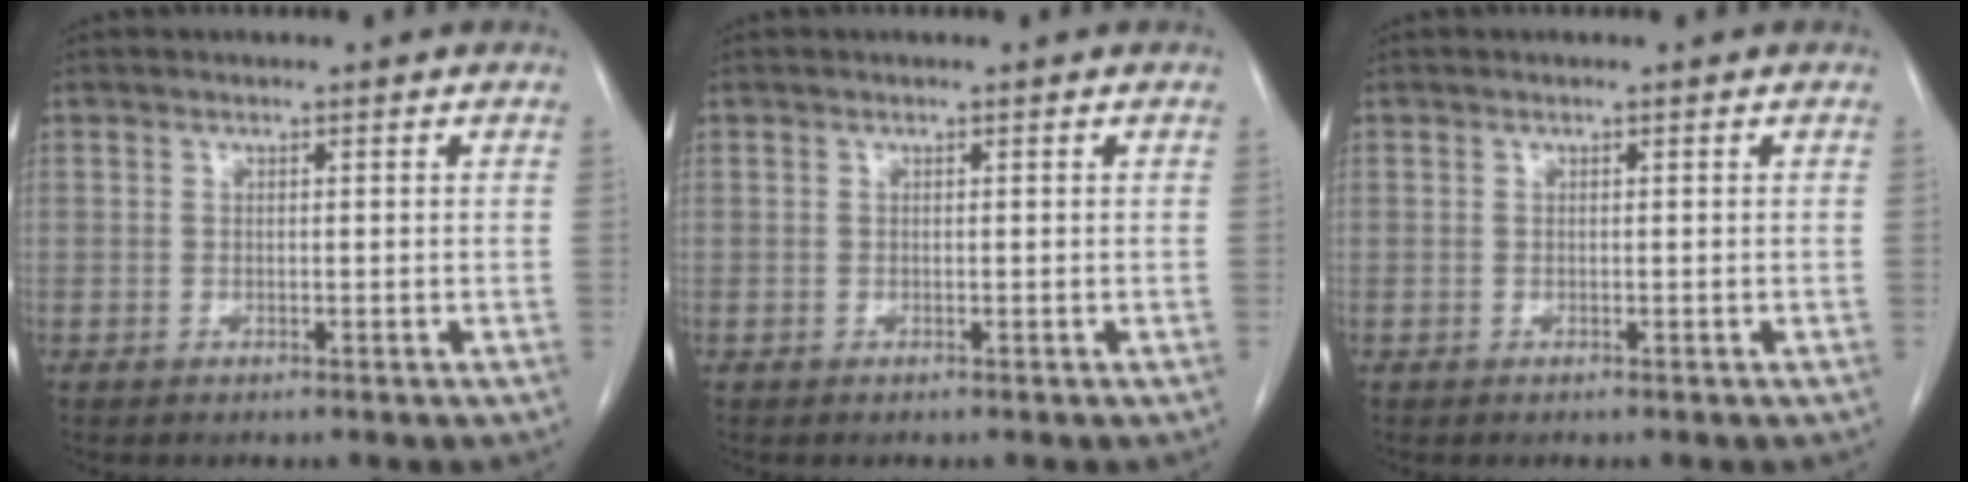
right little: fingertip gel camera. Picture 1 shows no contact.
{"total": 0.0}
{"total": 0.0}